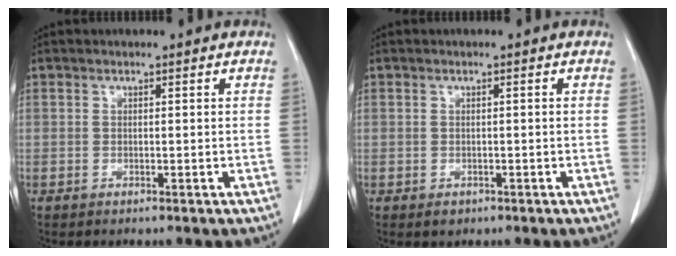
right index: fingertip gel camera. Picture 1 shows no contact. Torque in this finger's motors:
{"motor_torque": [-0.06, 0.00, -0.22, -0.08]}